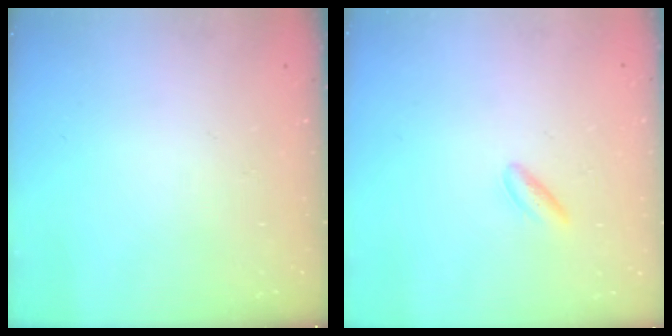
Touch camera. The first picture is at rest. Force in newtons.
{"total": 2.5, "press": 2.2, "slide": 1.2}